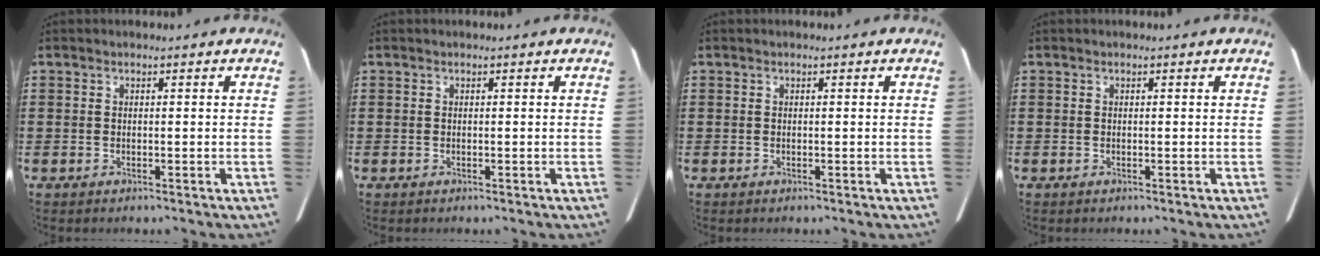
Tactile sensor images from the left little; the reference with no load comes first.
{"total": 0.0}
{"total": 0.0}
{"total": 0.0}